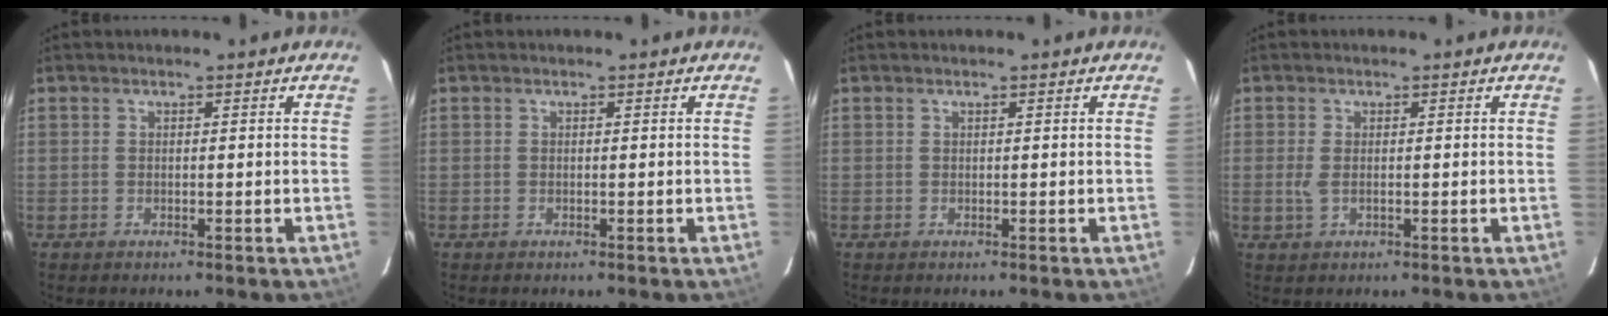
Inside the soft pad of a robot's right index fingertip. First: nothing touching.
{"total": 0.0}
{"total": 0.0}
{"total": 2.3, "force": [-0.2, 1.1, 2.0], "torque": [-0.042, -0.002, -0.002]}